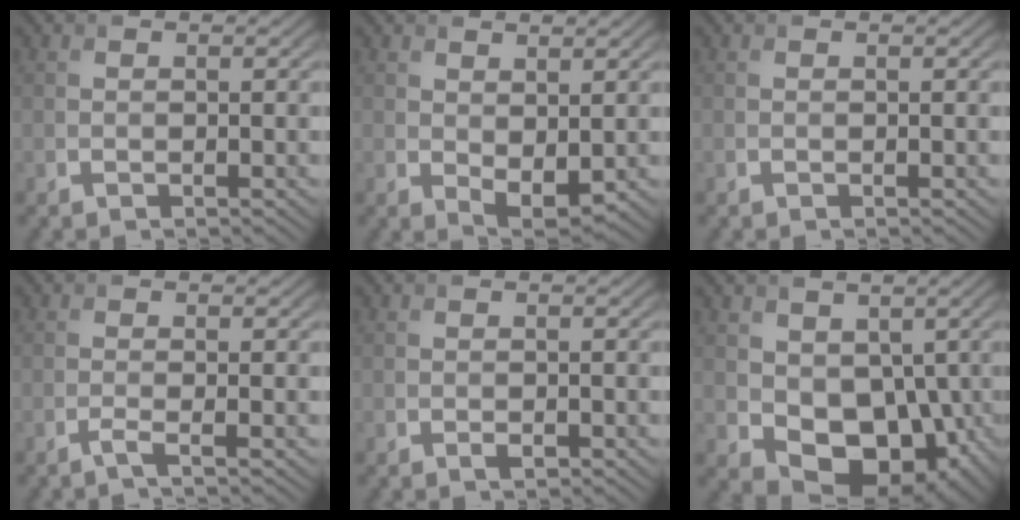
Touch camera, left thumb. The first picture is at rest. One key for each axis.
{"total": 2.9, "fx": 0.7, "fy": 1.6, "fz": 2.3, "tx": -0.046, "ty": -0.011, "tz": 0.020}
{"total": 0.0}
{"total": 1.4, "fx": -0.7, "fy": 0.2, "fz": 1.2, "tx": -0.020, "ty": 0.001, "tz": -0.024}
{"total": 0.7, "fx": -0.4, "fy": 0.3, "fz": 0.5, "tx": -0.007, "ty": -0.002, "tz": -0.005}
{"total": 8.5, "fx": 0.1, "fy": 6.3, "fz": 5.6, "tx": -0.101, "ty": -0.028, "tz": 0.010}